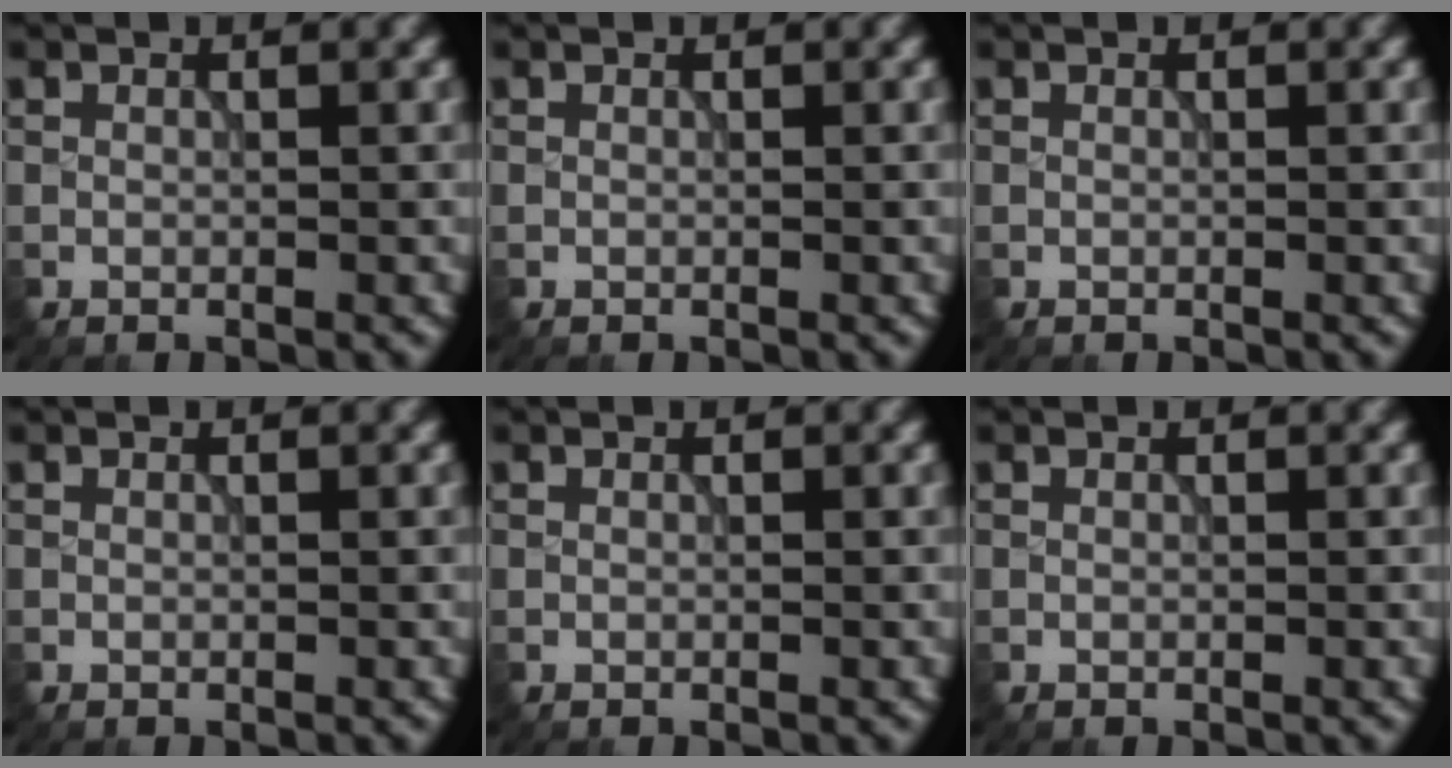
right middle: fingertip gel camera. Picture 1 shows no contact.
{"total": 0.0}
{"total": 0.0}
{"total": 0.0}
{"total": 0.0}
{"total": 0.0}